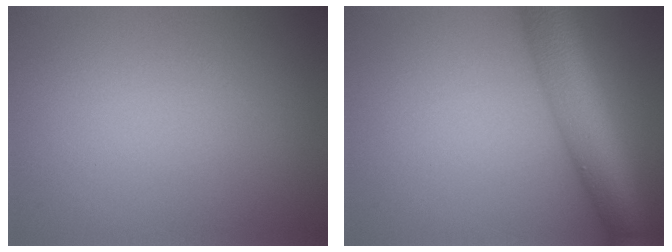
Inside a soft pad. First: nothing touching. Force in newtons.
{"total": 9.1, "press": 9.1, "slide": 0.2}